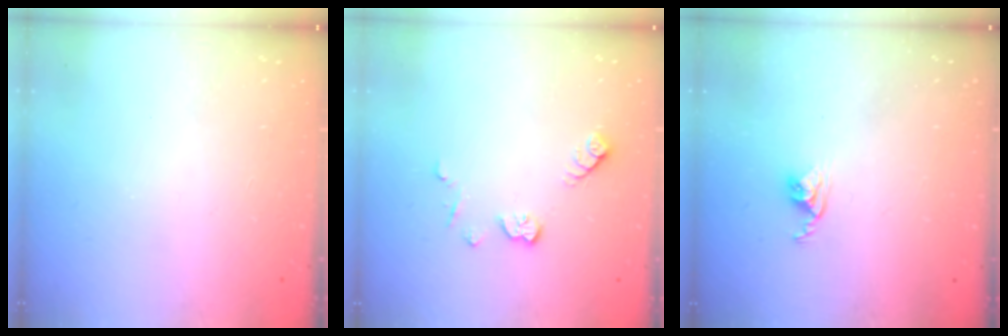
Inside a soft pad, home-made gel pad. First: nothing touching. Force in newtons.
{"total": 7.4, "press": 7.3, "slide": 1.1}
{"total": 3.8, "press": 3.8, "slide": 0.1}